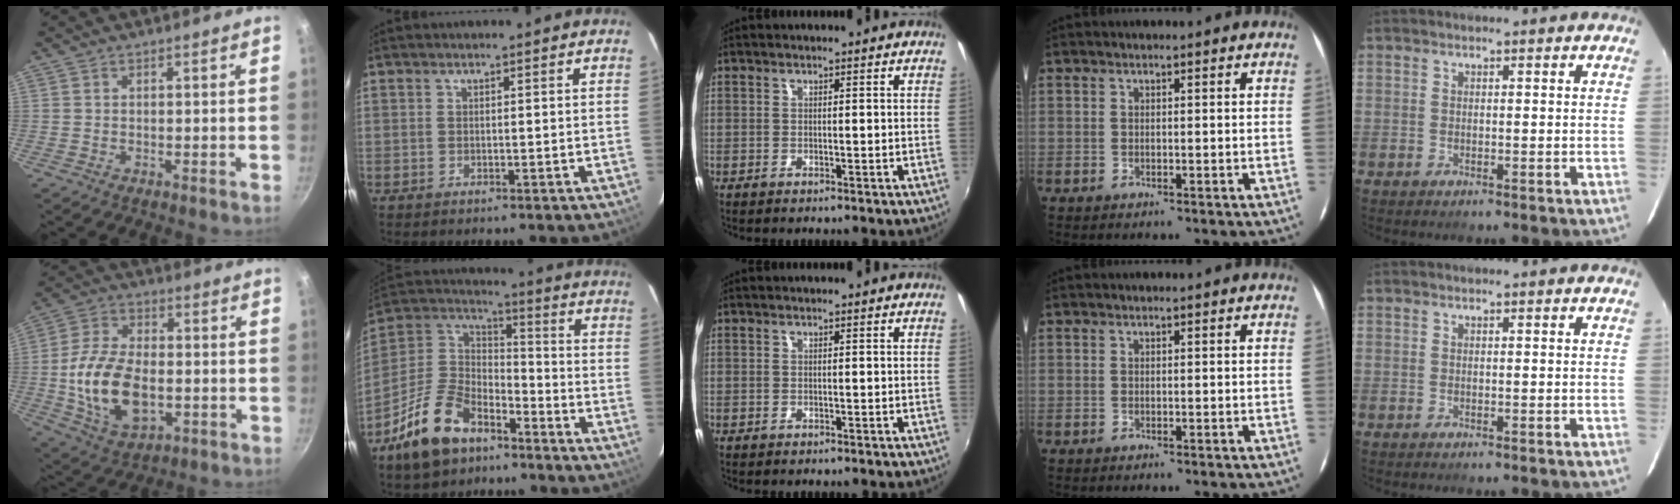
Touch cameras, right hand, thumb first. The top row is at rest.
{"thumb": {"total": 16.2, "force": [-2.3, 9.6, 12.8], "torque": [-0.231, 0.016, -0.035]}, "index": {"total": 17.1, "force": [-11.0, 9.3, 9.2], "torque": [-0.202, 0.017, -0.190]}}